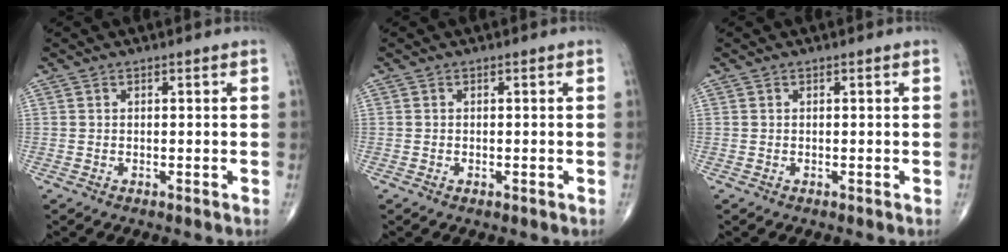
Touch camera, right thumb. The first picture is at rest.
{"total": 0.6, "force": [-0.3, 0.3, 0.4], "torque": [-0.008, 0.002, -0.004]}
{"total": 0.0}